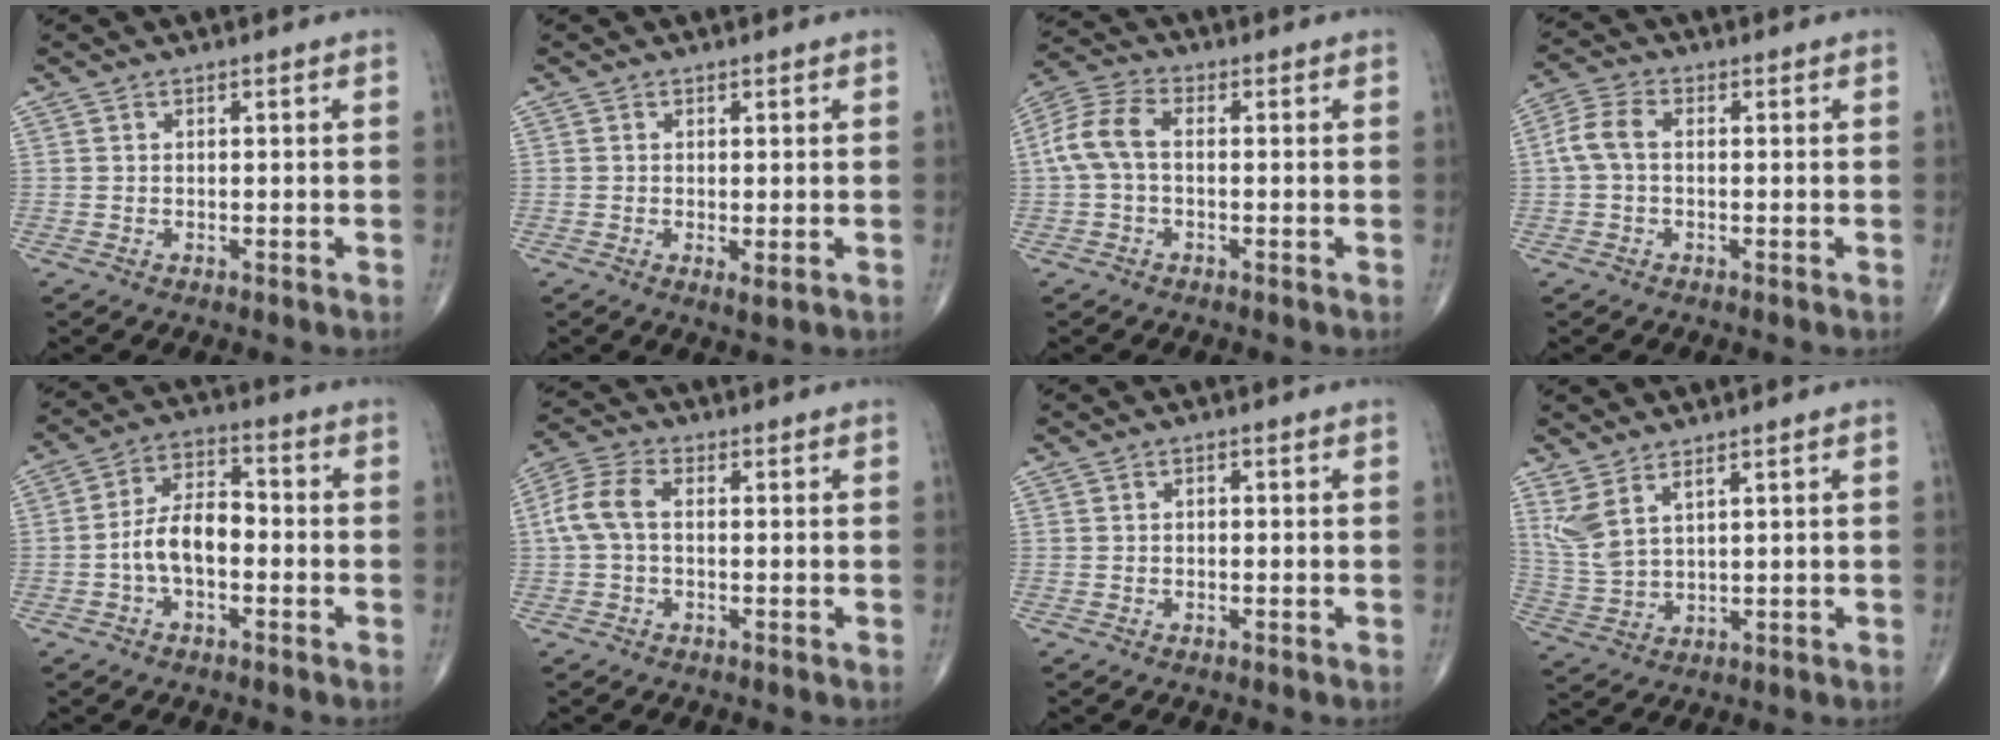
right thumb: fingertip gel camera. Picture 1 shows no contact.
{"total": 1.6, "force": [-0.2, 0.5, 1.6], "torque": [-0.030, -0.008, -0.003]}
{"total": 7.3, "force": [-0.1, 4.3, 6.0], "torque": [-0.135, 0.025, -0.010]}
{"total": 5.1, "force": [0.0, 3.2, 4.0], "torque": [-0.090, 0.016, -0.006]}
{"total": 8.8, "force": [-1.9, 4.9, 7.1], "torque": [-0.124, 0.037, -0.044]}
{"total": 6.6, "force": [0.1, 3.9, 5.3], "torque": [-0.122, 0.022, -0.005]}
{"total": 0.8, "force": [0.0, 0.5, 0.6], "torque": [-0.007, 0.003, -0.003]}
{"total": 6.3, "force": [3.7, 2.2, 4.6], "torque": [-0.106, -0.017, 0.088]}